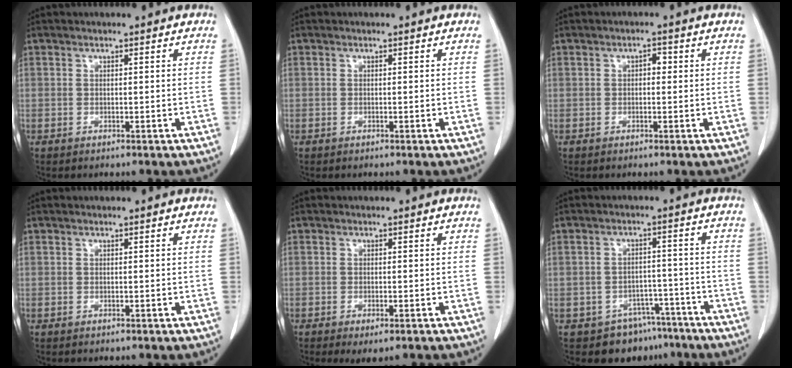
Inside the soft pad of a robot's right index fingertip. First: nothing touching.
{"total": 0.0}
{"total": 1.4, "force": [0.1, 0.8, 1.1], "torque": [-0.014, 0.006, 0.000]}
{"total": 0.0}
{"total": 2.9, "force": [-1.9, 0.7, 2.1], "torque": [-0.026, -0.006, -0.025]}
{"total": 7.4, "force": [-5.3, 5.0, 0.7], "torque": [0.011, 0.027, -0.068]}